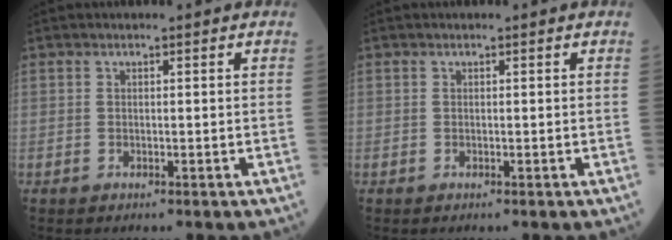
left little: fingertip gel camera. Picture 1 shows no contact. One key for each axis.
{"total": 0.0}